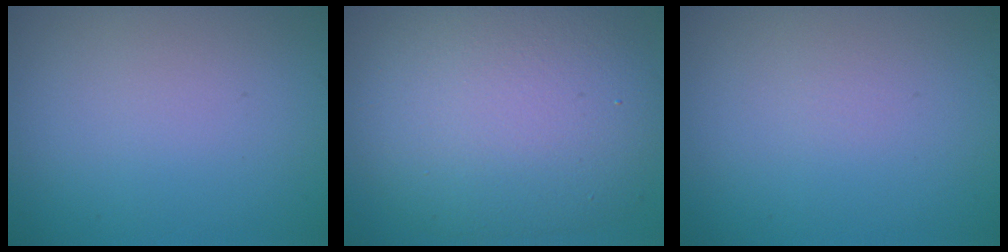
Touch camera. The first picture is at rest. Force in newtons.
{"total": 11.3, "press": 11.3, "slide": 0.9}
{"total": 0.0}